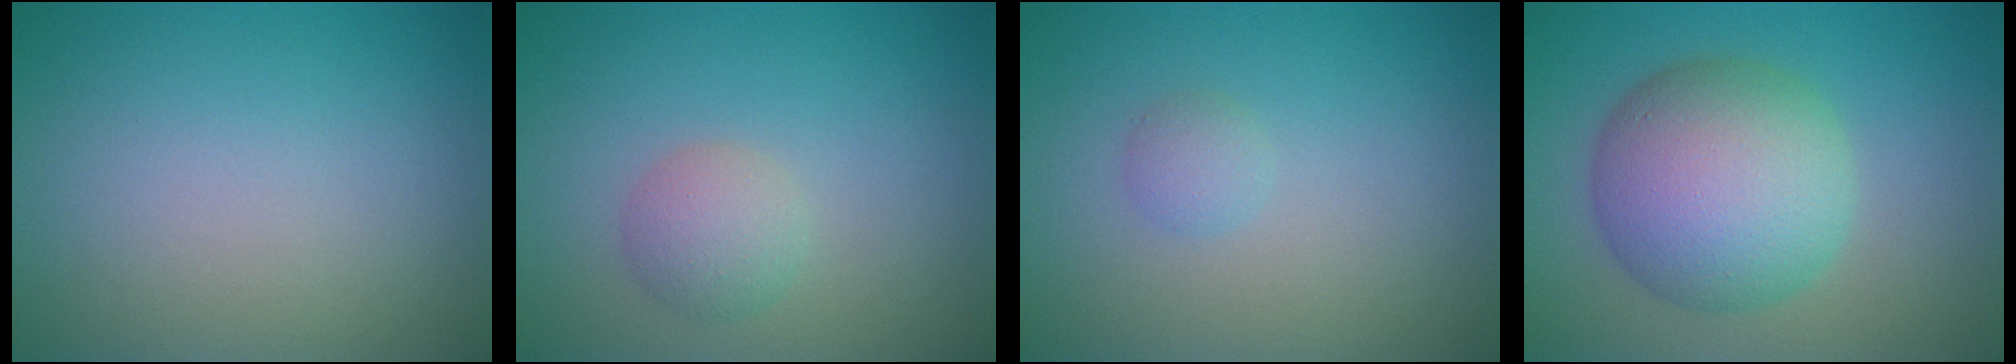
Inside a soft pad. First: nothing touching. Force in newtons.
{"total": 2.3, "press": 2.3, "slide": 0.1}
{"total": 1.1, "press": 1.1, "slide": 0.0}
{"total": 9.2, "press": 9.2, "slide": 0.2}